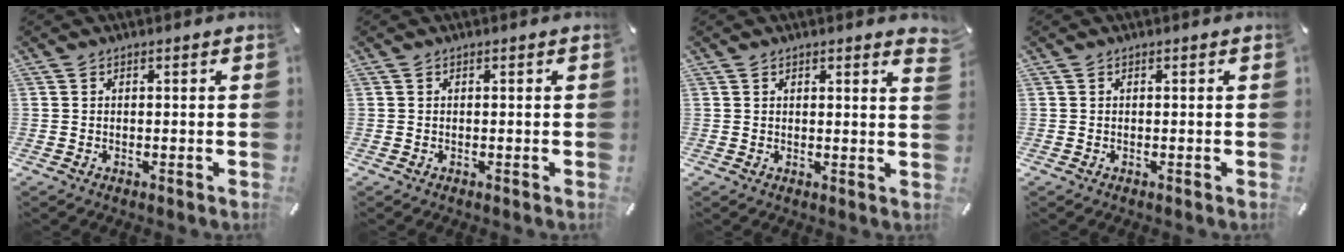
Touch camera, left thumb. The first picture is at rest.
{"total": 0.0}
{"total": 1.7, "force": [1.2, 0.3, 1.1], "torque": [-0.016, -0.002, 0.020]}
{"total": 0.0}